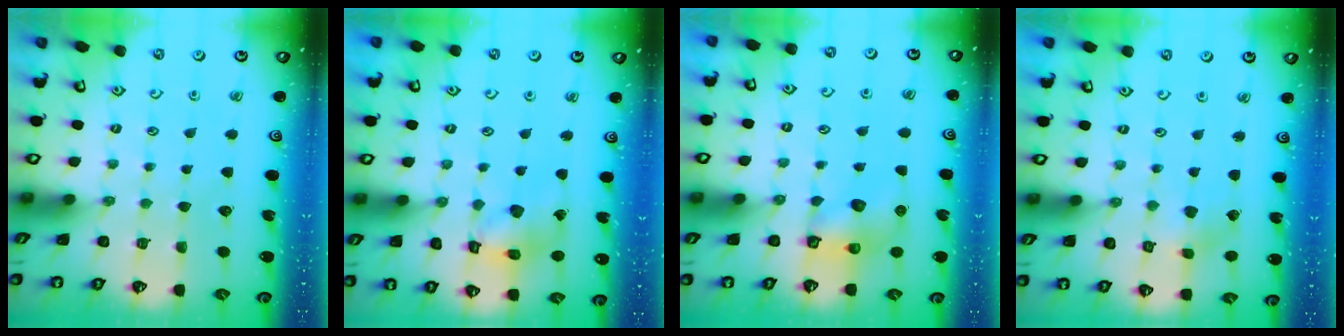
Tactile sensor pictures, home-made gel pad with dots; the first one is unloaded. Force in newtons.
{"total": 11.9, "press": 11.8, "slide": 1.3}
{"total": 6.0, "press": 6.0, "slide": 0.1}
{"total": 2.8, "press": 2.8, "slide": 0.3}